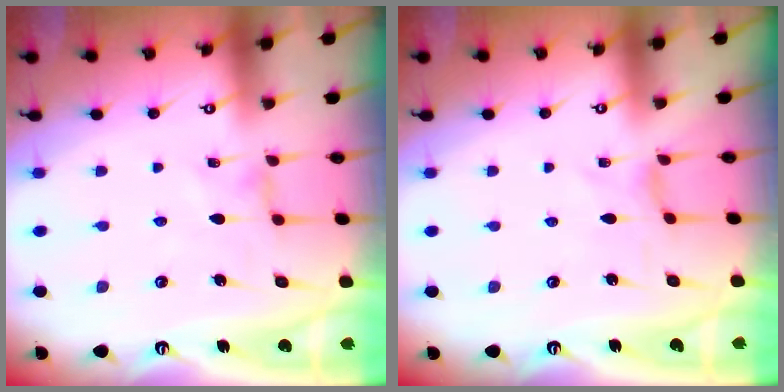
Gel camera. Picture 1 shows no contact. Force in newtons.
{"total": 0.0}